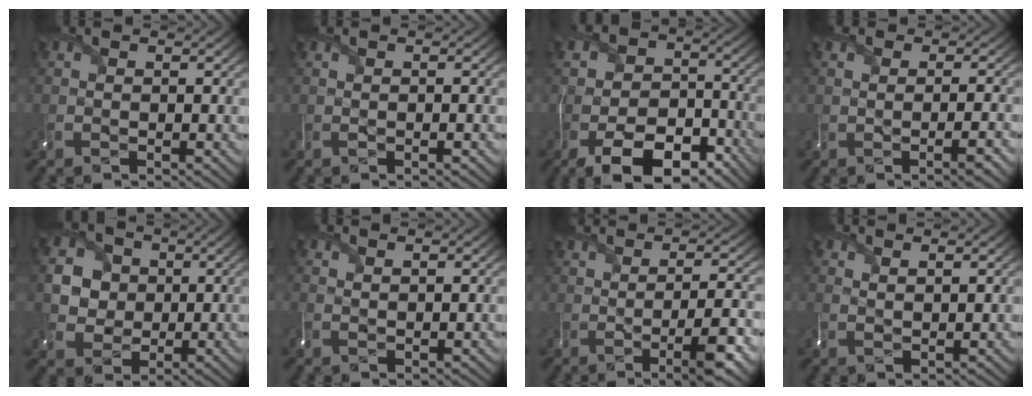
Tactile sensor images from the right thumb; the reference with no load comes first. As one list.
[{"total": 0.5, "force": [-0.2, -0.4, 0.1], "torque": [0.001, -0.001, -0.013]}, {"total": 12.0, "force": [-7.2, 6.6, 6.9], "torque": [-0.106, -0.014, -0.129]}, {"total": 2.8, "force": [-0.3, 0.8, 2.7], "torque": [-0.028, 0.015, -0.025]}, {"total": 6.0, "force": [0.9, 5.5, 2.3], "torque": [-0.101, -0.002, 0.011]}, {"total": 1.3, "force": [1.0, 0.1, 0.8], "torque": [-0.002, -0.004, 0.014]}, {"total": 5.5, "force": [-1.3, 0.5, 5.4], "torque": [-0.068, 0.013, -0.021]}, {"total": 1.9, "force": [1.5, 0.2, 1.2], "torque": [-0.007, -0.006, 0.022]}]